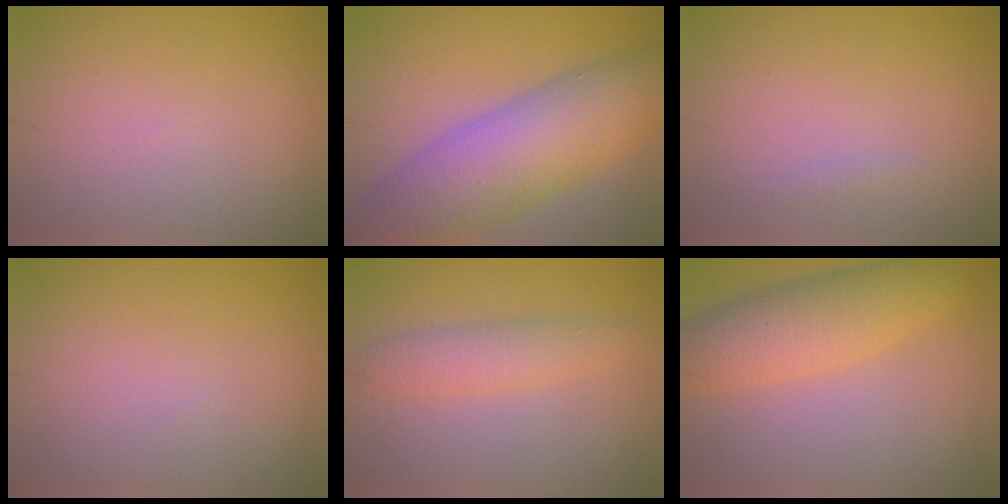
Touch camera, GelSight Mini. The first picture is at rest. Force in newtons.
{"total": 10.9, "press": 10.9, "slide": 0.6}
{"total": 0.6, "press": 0.6, "slide": 0.0}
{"total": 0.0}
{"total": 3.0, "press": 3.0, "slide": 0.1}
{"total": 6.1, "press": 6.1, "slide": 0.1}